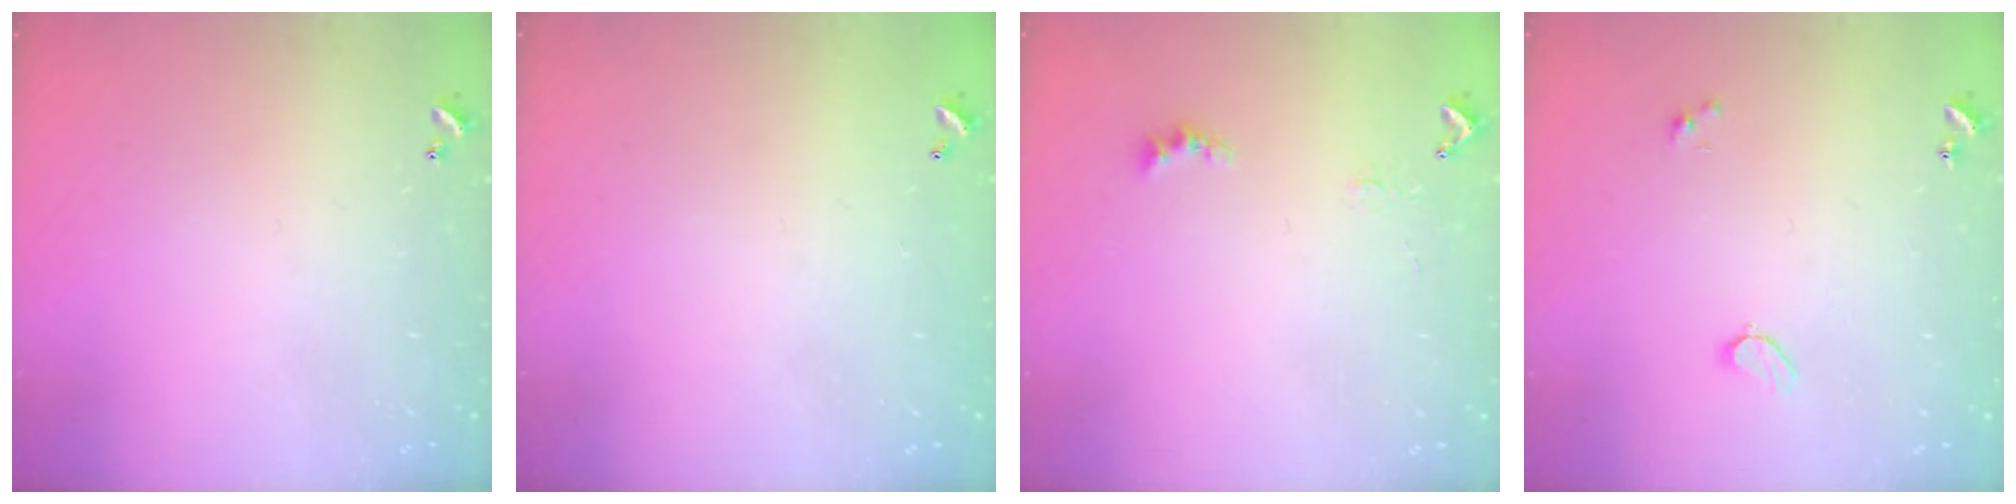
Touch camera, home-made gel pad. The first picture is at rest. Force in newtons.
{"total": 2.8, "press": 2.8, "slide": 0.1}
{"total": 2.0, "press": 1.9, "slide": 0.6}
{"total": 1.5, "press": 1.4, "slide": 0.6}